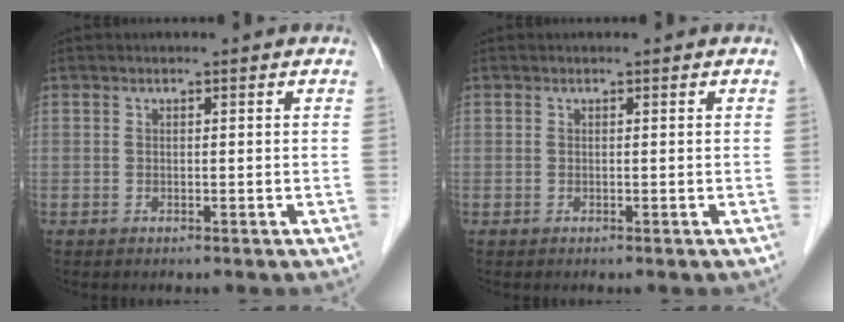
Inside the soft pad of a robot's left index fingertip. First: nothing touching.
{"total": 0.0}